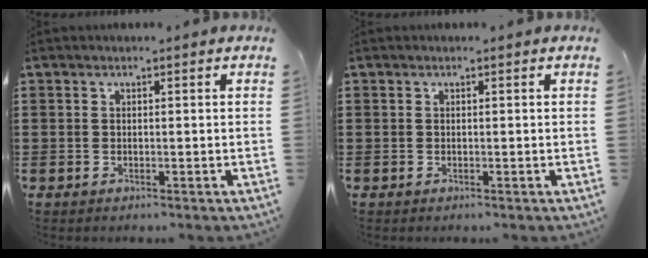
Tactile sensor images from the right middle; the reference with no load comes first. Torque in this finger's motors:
{"motor_torque": [0.00, 0.00, 0.00, -0.01]}